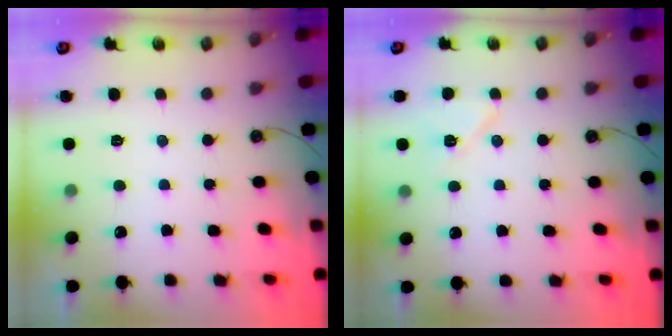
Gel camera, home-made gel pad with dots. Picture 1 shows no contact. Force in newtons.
{"total": 7.2, "press": 7.2, "slide": 0.8}